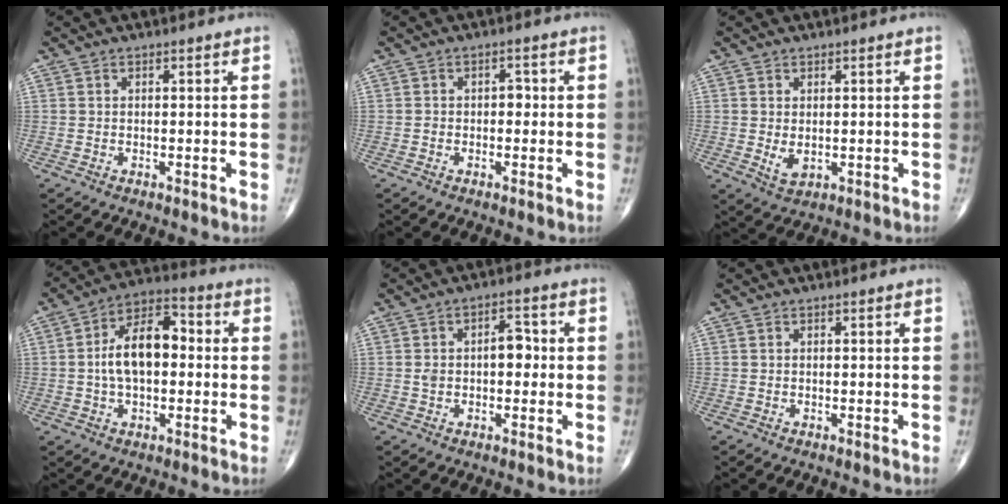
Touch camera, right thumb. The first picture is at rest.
{"total": 1.8, "force": [-0.2, 1.3, 1.3], "torque": [-0.006, 0.008, -0.008]}
{"total": 3.0, "force": [0.0, 1.8, 2.3], "torque": [-0.037, -0.007, 0.008]}
{"total": 12.7, "force": [0.2, 7.2, 10.4], "torque": [-0.171, 0.031, -0.006]}
{"total": 5.9, "force": [0.1, 3.5, 4.7], "torque": [-0.067, 0.021, -0.001]}
{"total": 0.0}